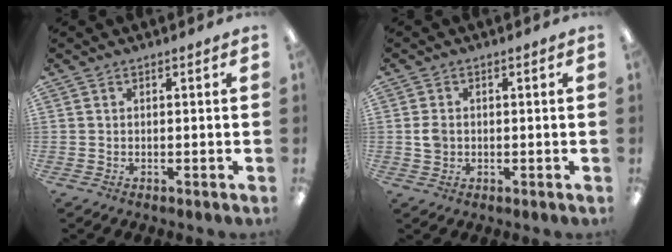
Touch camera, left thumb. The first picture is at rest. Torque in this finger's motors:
{"motor_torque": [-0.18, 0.28, 0.46, -0.04, 0.01]}